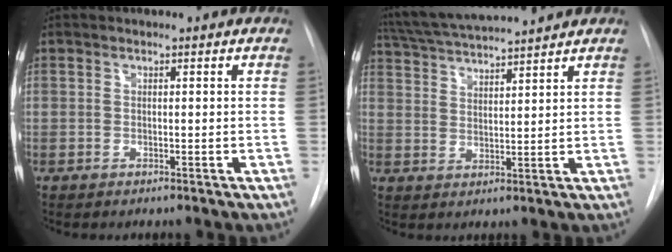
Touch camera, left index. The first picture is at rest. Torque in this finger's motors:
{"motor_torque": [-0.32, -0.66, 0.08, 0.05]}